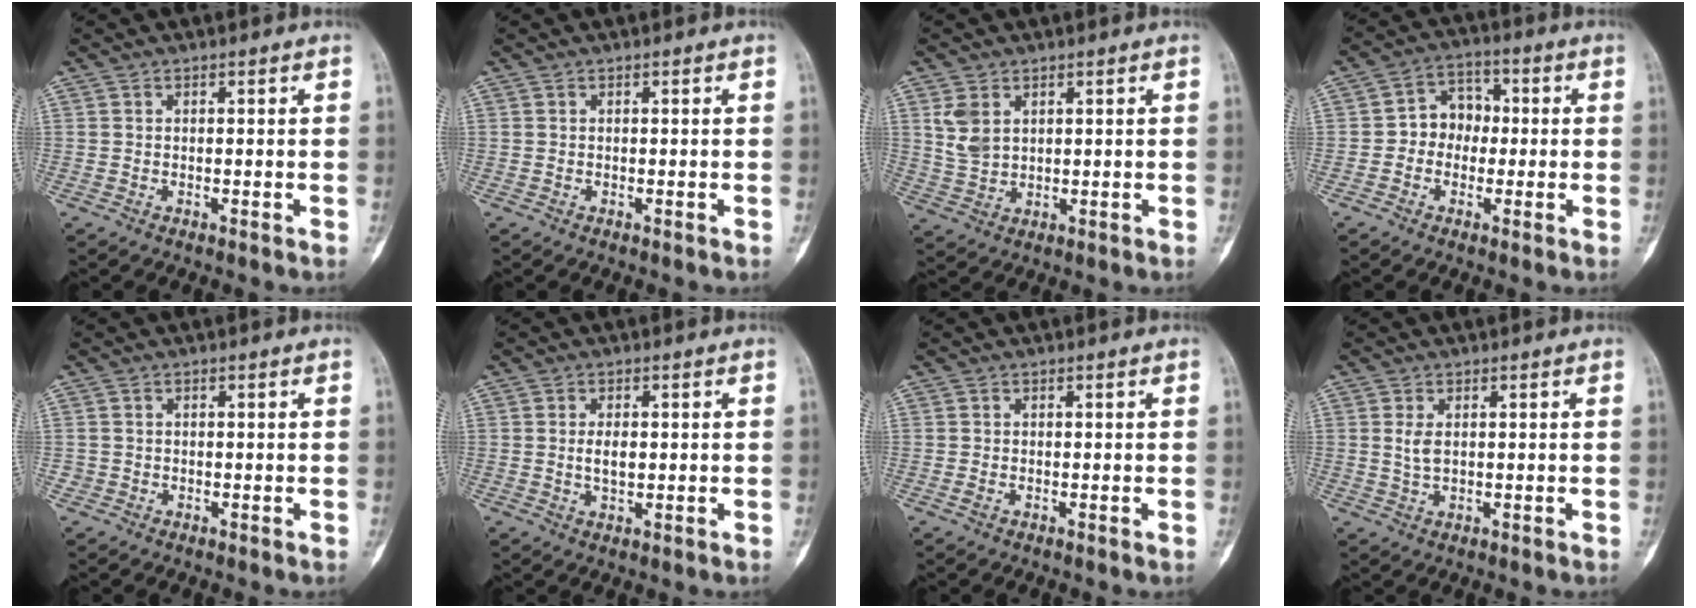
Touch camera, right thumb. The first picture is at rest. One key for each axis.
{"total": 0.0}
{"total": 5.2, "fx": 2.0, "fy": 3.6, "fz": 3.2, "tx": -0.053, "ty": -0.006, "tz": 0.050}
{"total": 7.0, "fx": -0.5, "fy": 5.8, "fz": 3.8, "tx": -0.023, "ty": 0.025, "tz": -0.024}
{"total": 0.8, "fx": -0.2, "fy": 0.8, "fz": 0.0, "tx": 0.003, "ty": 0.005, "tz": -0.005}
{"total": 3.1, "fx": 0.2, "fy": 1.7, "fz": 2.6, "tx": -0.041, "ty": -0.001, "tz": 0.004}
{"total": 0.8, "fx": -0.3, "fy": 0.3, "fz": 0.6, "tx": -0.013, "ty": -0.001, "tz": -0.007}
{"total": 2.5, "fx": 0.4, "fy": 1.3, "fz": 2.0, "tx": -0.038, "ty": -0.003, "tz": 0.012}